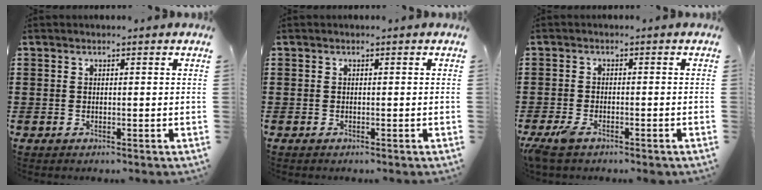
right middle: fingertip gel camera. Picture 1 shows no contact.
{"total": 0.0}
{"total": 2.9, "force": [-2.0, 0.9, 1.9], "torque": [-0.054, -0.004, -0.043]}